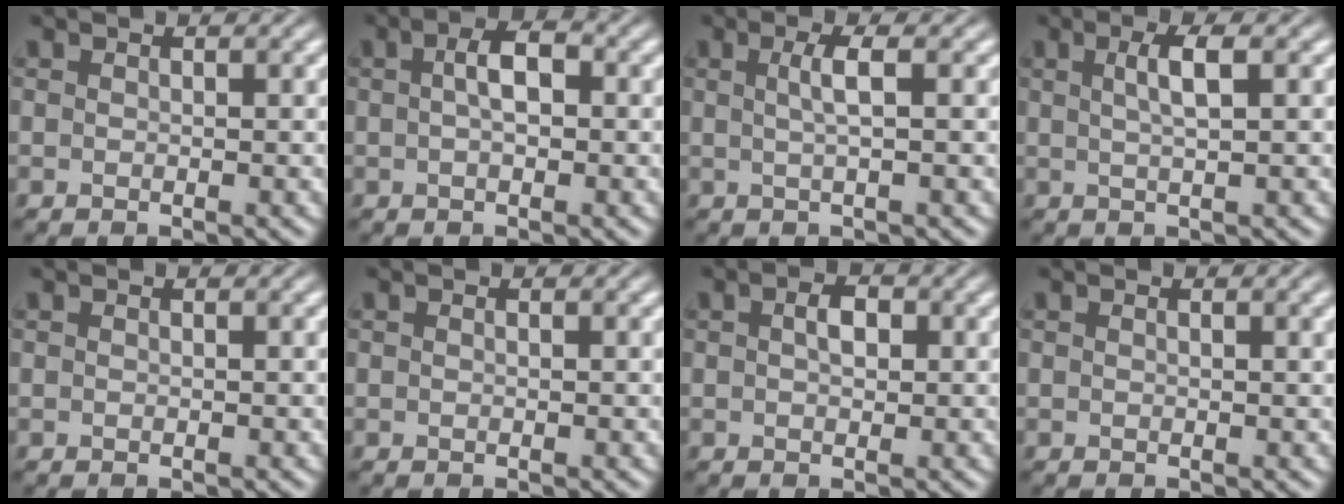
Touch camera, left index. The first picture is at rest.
{"total": 3.0, "force": [0.2, 1.3, 2.6], "torque": [-0.045, 0.006, -0.001]}
{"total": 2.3, "force": [0.3, 0.5, 2.2], "torque": [-0.039, 0.004, 0.003]}
{"total": 2.7, "force": [0.7, 0.7, 2.5], "torque": [-0.037, 0.006, 0.009]}
{"total": 0.0}
{"total": 0.0}
{"total": 1.9, "force": [0.4, 1.1, 1.5], "torque": [-0.027, 0.004, 0.003]}
{"total": 1.2, "force": [0.5, 0.3, 1.1], "torque": [-0.012, 0.004, 0.007]}